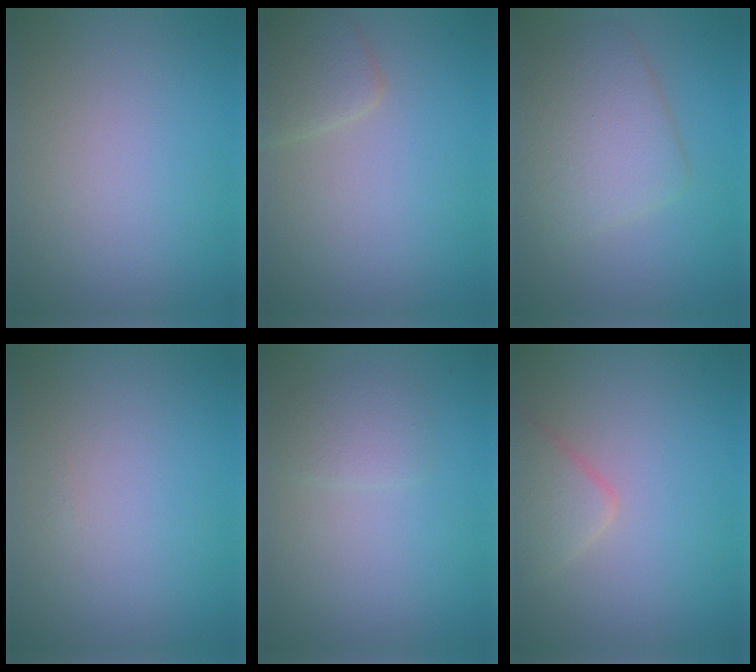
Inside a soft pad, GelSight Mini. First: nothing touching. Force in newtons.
{"total": 2.2, "press": 2.2, "slide": 0.1}
{"total": 5.1, "press": 5.1, "slide": 0.1}
{"total": 0.0}
{"total": 1.6, "press": 1.6, "slide": 0.0}
{"total": 2.6, "press": 2.6, "slide": 0.2}